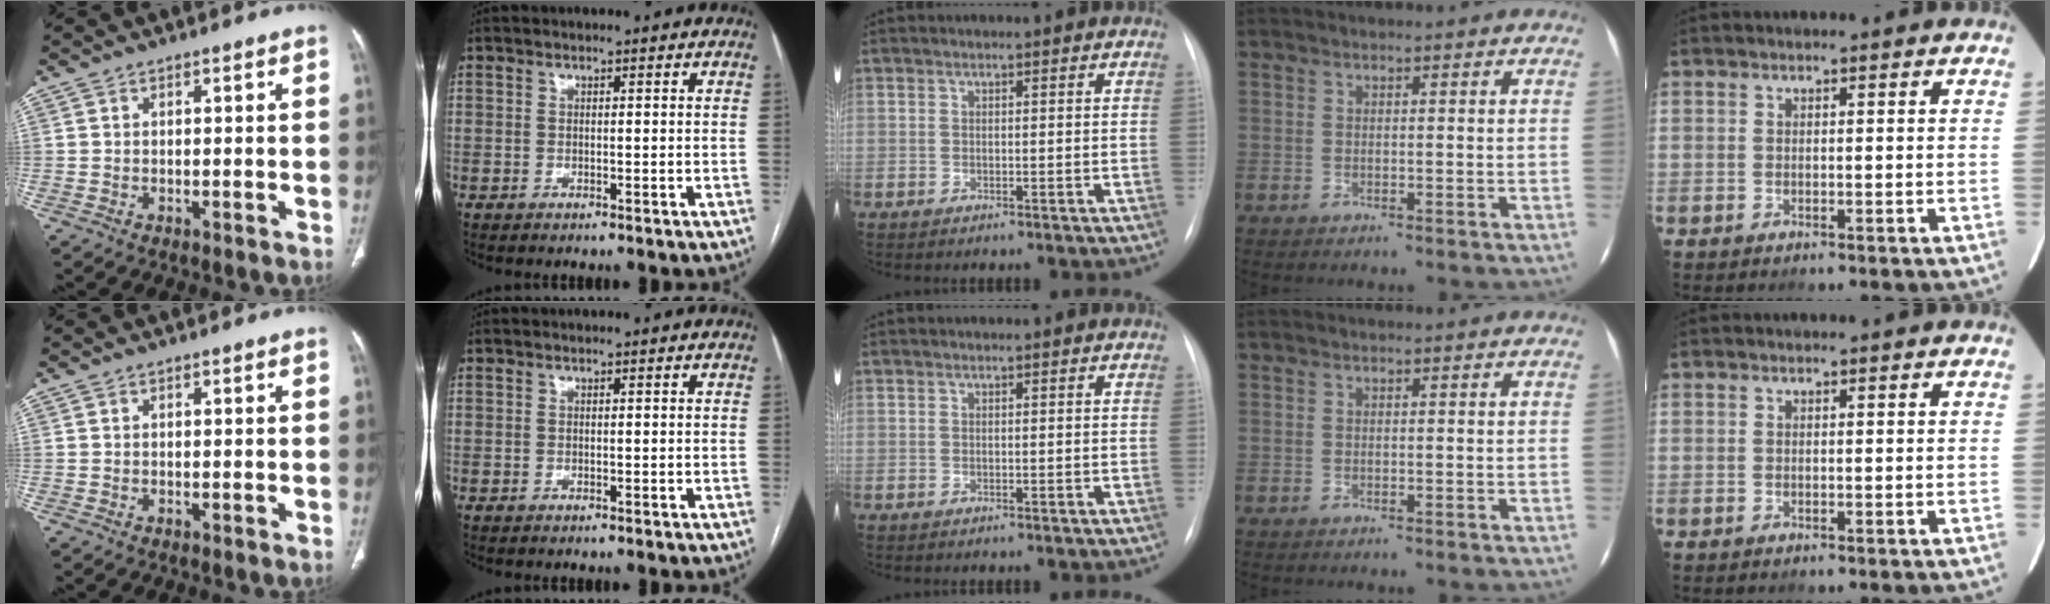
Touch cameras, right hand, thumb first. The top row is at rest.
{}